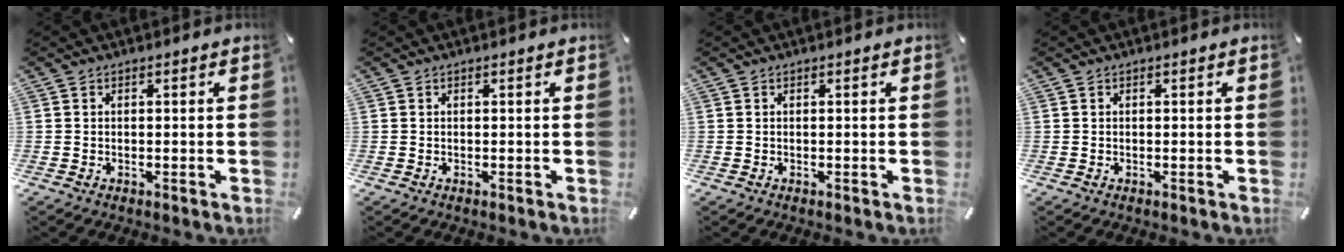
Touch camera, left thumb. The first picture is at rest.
{"total": 0.0}
{"total": 0.0}
{"total": 0.0}